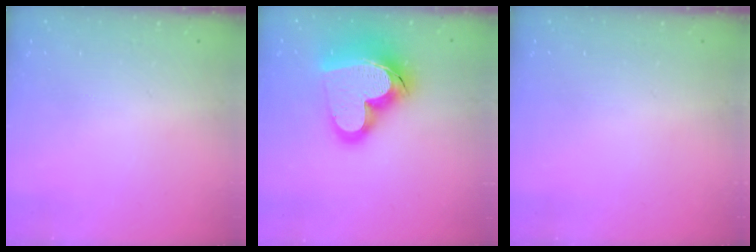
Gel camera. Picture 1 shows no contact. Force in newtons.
{"total": 23.0, "press": 22.9, "slide": 2.3}
{"total": 0.0}